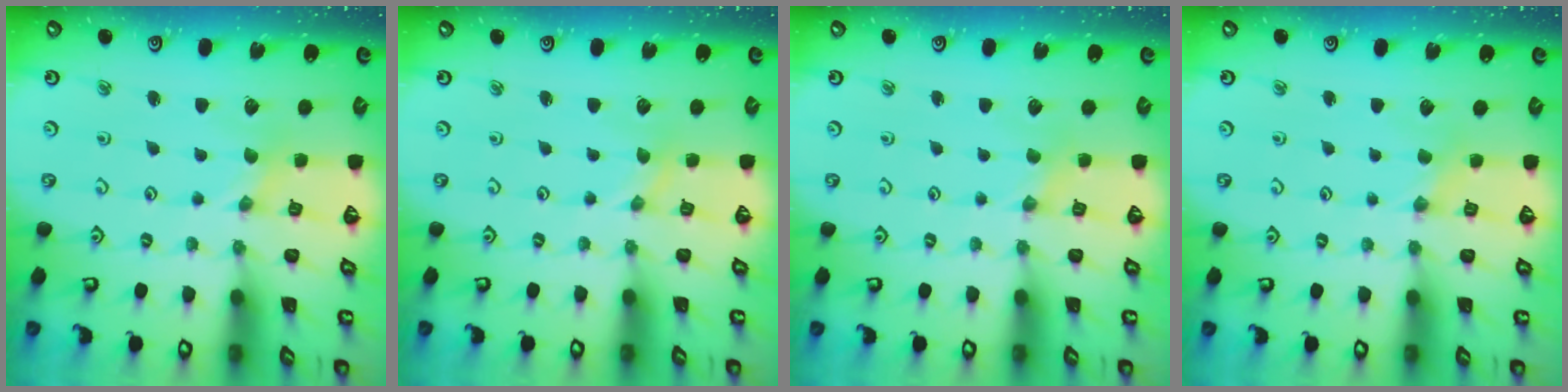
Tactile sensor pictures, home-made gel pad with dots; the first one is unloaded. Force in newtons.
{"total": 0.0}
{"total": 1.0, "press": 1.0, "slide": 0.2}
{"total": 2.1, "press": 2.1, "slide": 0.4}